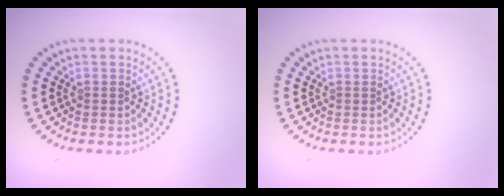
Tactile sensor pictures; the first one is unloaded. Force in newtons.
{"total": 0.0}